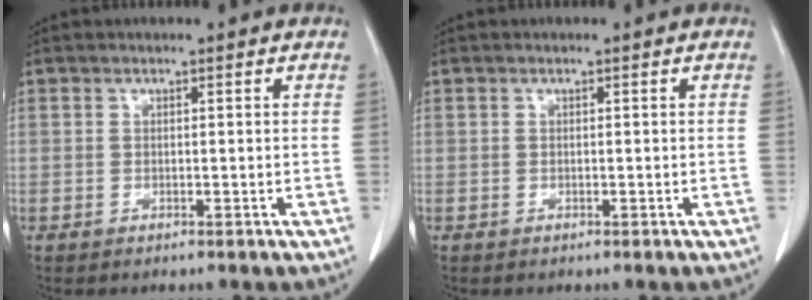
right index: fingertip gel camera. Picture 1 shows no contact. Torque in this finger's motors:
{"motor_torque": [0.01, 0.00, 0.02, 0.00]}